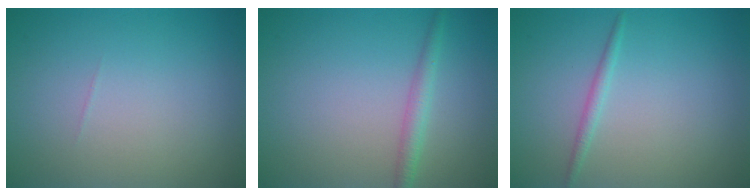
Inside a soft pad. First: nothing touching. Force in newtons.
{"total": 1.9, "press": 1.9, "slide": 0.0}
{"total": 1.1, "press": 1.1, "slide": 0.0}